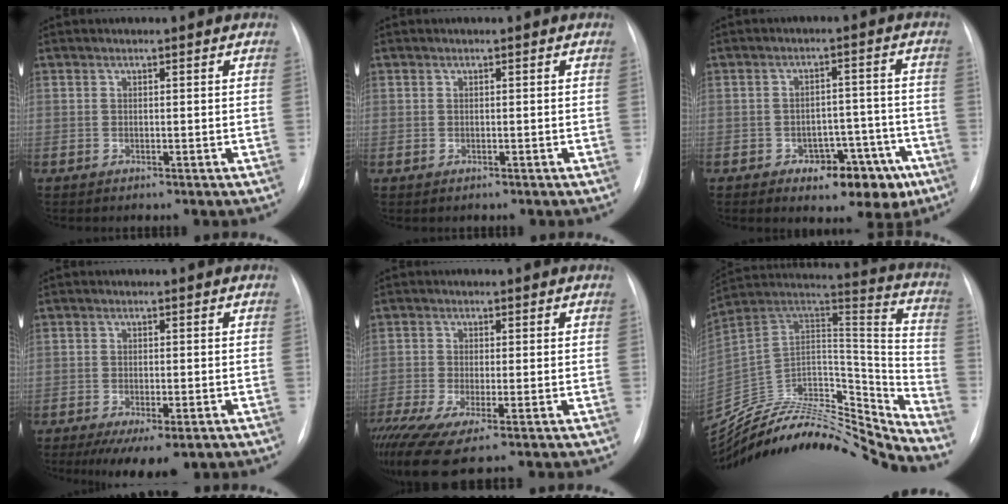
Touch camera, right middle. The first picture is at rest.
{"total": 0.6, "force": [-0.1, 0.6, 0.0], "torque": [0.003, 0.005, -0.004]}
{"total": 9.0, "force": [-5.0, 4.8, 5.8], "torque": [-0.055, 0.028, -0.059]}
{"total": 7.5, "force": [-4.8, 2.5, 5.2], "torque": [-0.070, -0.015, -0.071]}
{"total": 10.6, "force": [-7.1, 1.9, 7.6], "torque": [-0.157, -0.024, -0.126]}
{"total": 26.6, "force": [-25.2, 3.7, 7.8], "torque": [-0.129, 0.029, -0.396]}